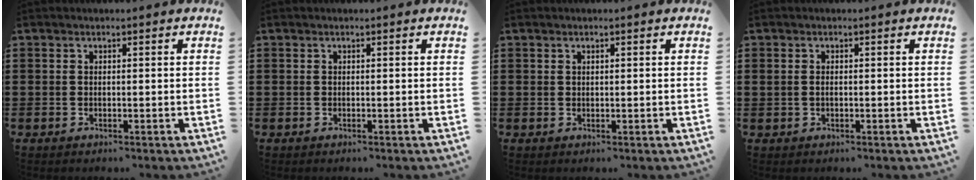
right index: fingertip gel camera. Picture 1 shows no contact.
{"total": 0.0}
{"total": 0.5, "force": [0.3, 0.3, 0.3], "torque": [-0.007, 0.001, 0.007]}
{"total": 0.9, "force": [0.0, 0.5, 0.7], "torque": [-0.017, 0.003, -0.001]}